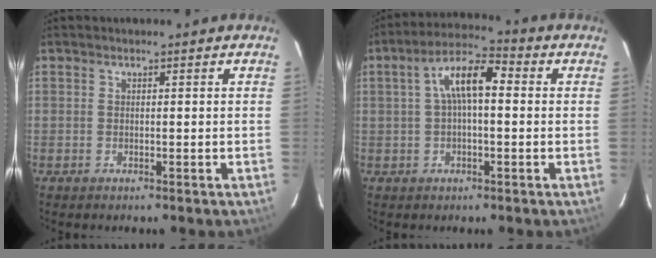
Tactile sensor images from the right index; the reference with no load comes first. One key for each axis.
{"total": 8.5, "fx": 1.0, "fy": 3.2, "fz": 7.8, "tx": -0.146, "ty": 0.028, "tz": 0.013}